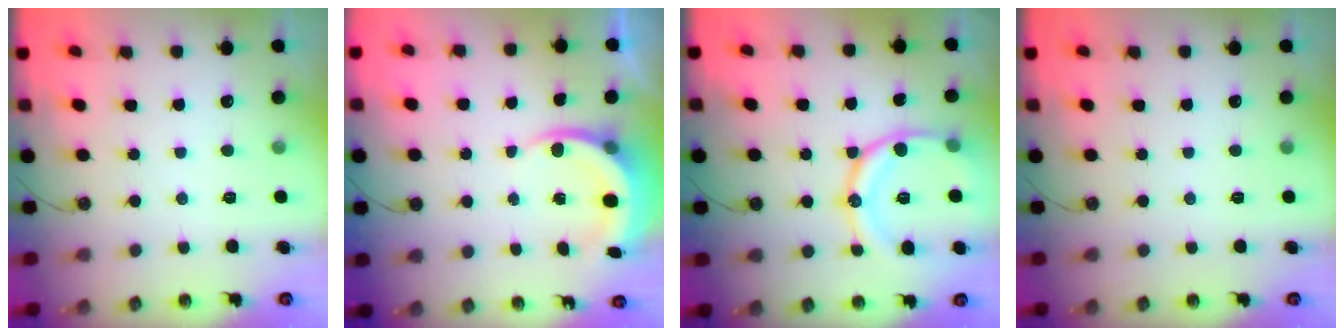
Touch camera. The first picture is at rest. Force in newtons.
{"total": 6.1, "press": 5.9, "slide": 1.6}
{"total": 16.8, "press": 16.8, "slide": 1.1}
{"total": 0.0}